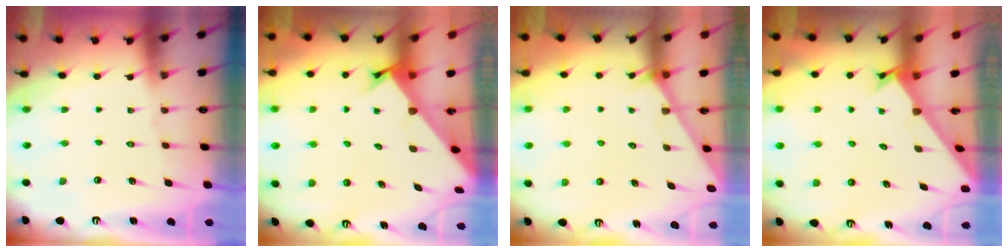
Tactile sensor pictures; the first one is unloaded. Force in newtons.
{"total": 2.9, "press": 2.9, "slide": 0.2}
{"total": 1.6, "press": 1.6, "slide": 0.1}
{"total": 1.7, "press": 1.7, "slide": 0.1}